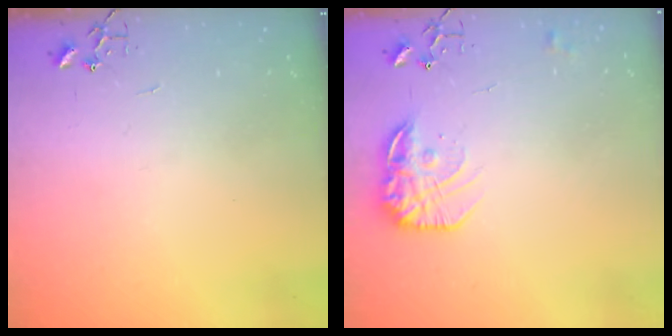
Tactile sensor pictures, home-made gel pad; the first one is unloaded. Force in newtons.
{"total": 15.5, "press": 15.5, "slide": 1.0}